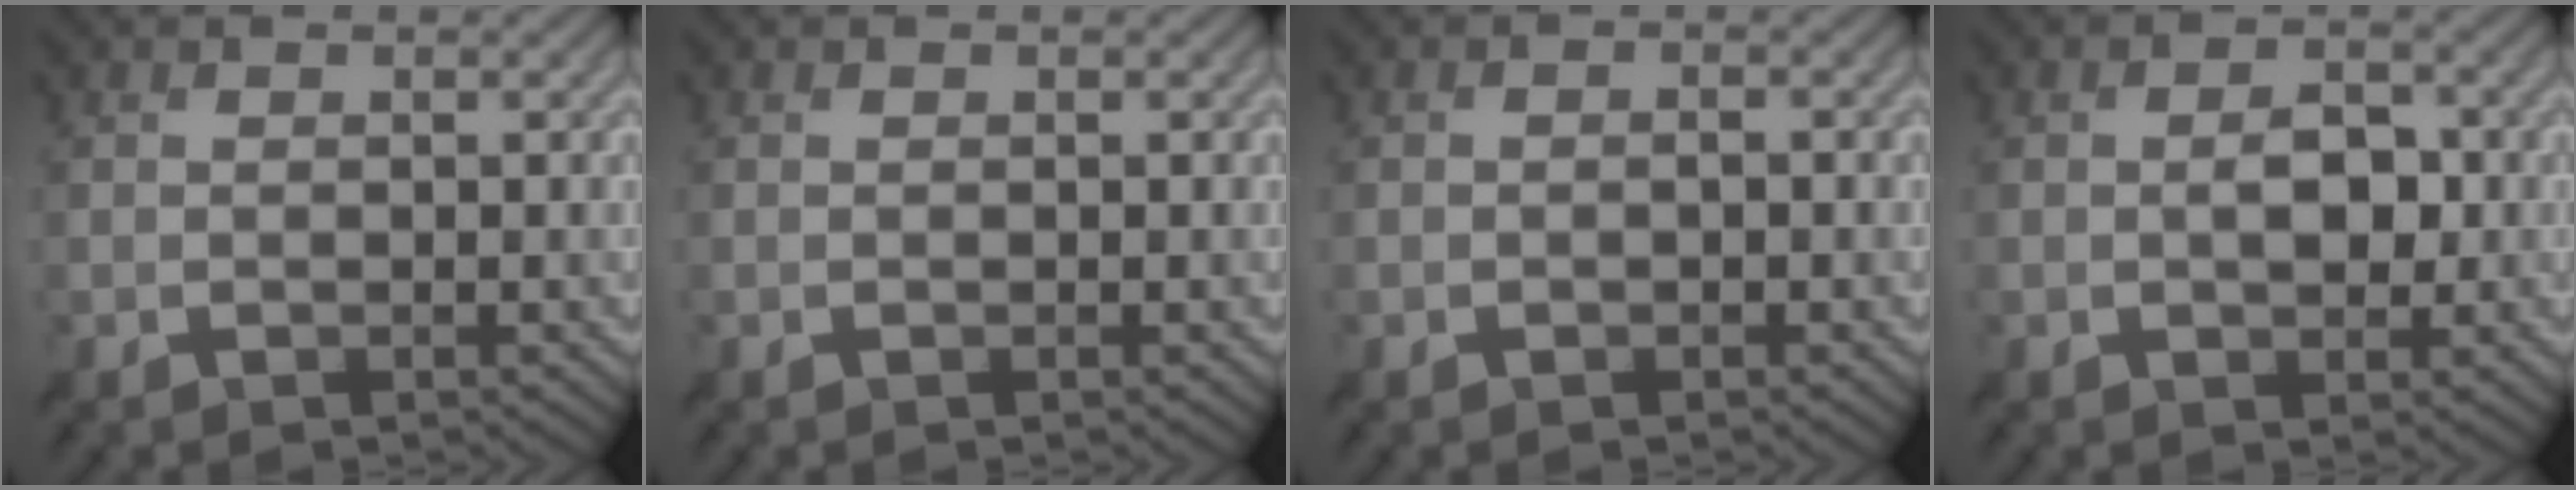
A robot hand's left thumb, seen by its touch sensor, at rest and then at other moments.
{"total": 0.0}
{"total": 1.0, "force": [-0.5, 0.7, 0.6], "torque": [-0.010, 0.002, -0.012]}
{"total": 3.3, "force": [-0.2, 1.8, 2.8], "torque": [-0.047, 0.003, -0.007]}